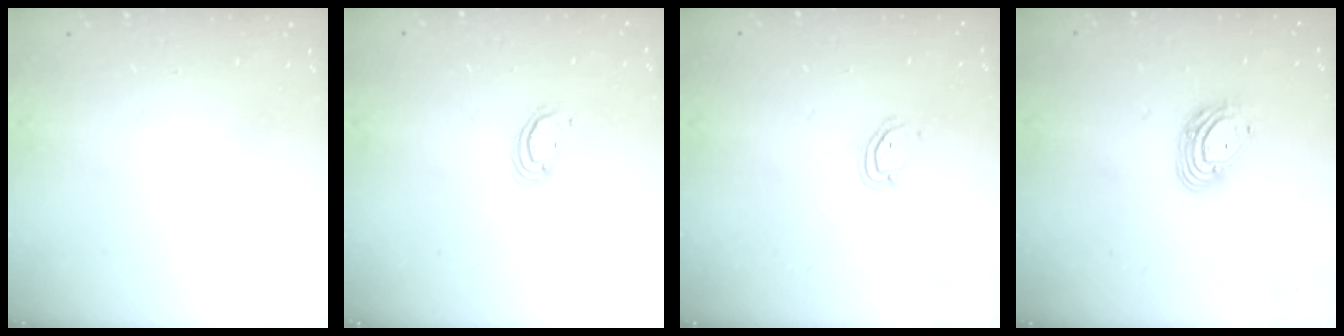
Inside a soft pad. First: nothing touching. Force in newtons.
{"total": 2.4, "press": 2.4, "slide": 0.3}
{"total": 4.0, "press": 4.0, "slide": 0.3}
{"total": 9.6, "press": 9.4, "slide": 1.9}